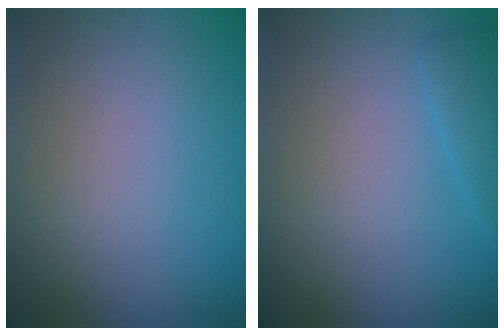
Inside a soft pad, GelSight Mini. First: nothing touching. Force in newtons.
{"total": 1.7, "press": 1.7, "slide": 0.2}